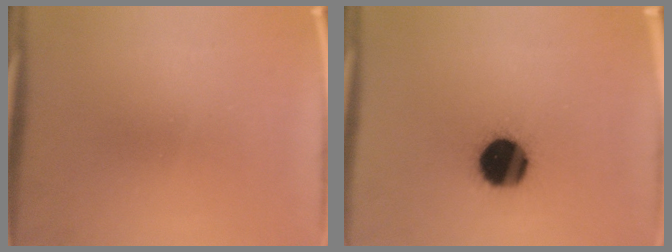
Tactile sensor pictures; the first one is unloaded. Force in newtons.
{"total": 16.2}